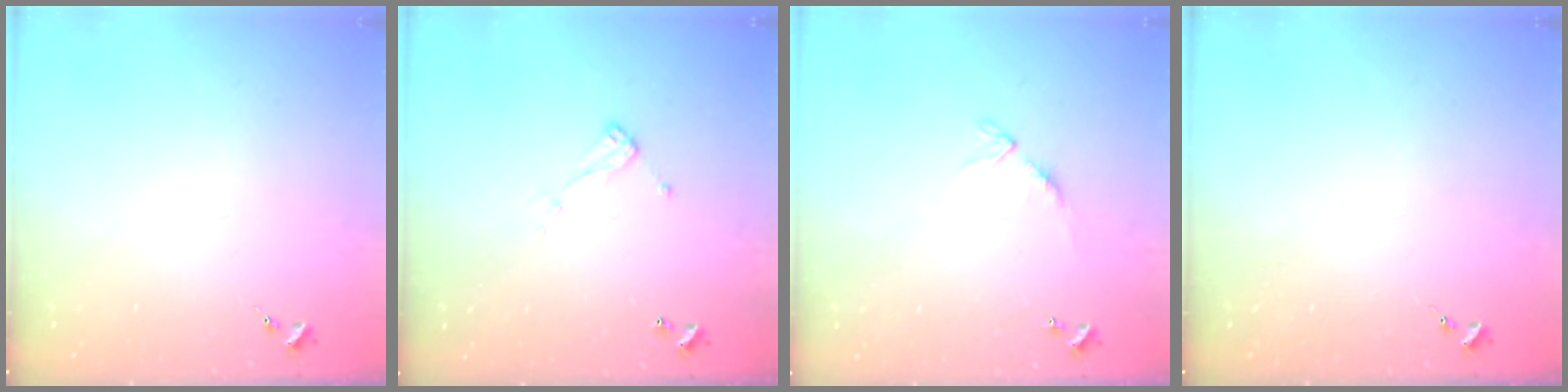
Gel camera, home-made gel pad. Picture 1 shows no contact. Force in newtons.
{"total": 6.9, "press": 6.9, "slide": 0.3}
{"total": 8.4, "press": 8.4, "slide": 0.6}
{"total": 0.0}